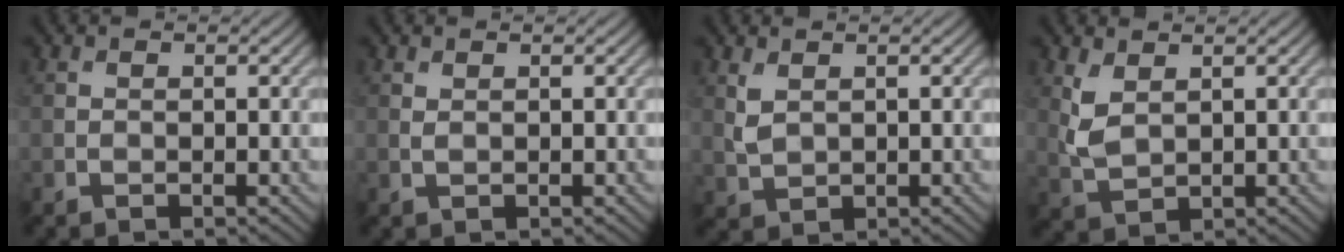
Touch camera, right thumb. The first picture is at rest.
{"total": 0.6, "force": [0.4, 0.2, 0.4], "torque": [-0.012, 0.000, 0.008]}
{"total": 2.3, "force": [1.1, 1.4, 1.4], "torque": [-0.042, -0.004, 0.029]}
{"total": 3.7, "force": [1.7, 2.0, 2.6], "torque": [-0.073, -0.003, 0.039]}